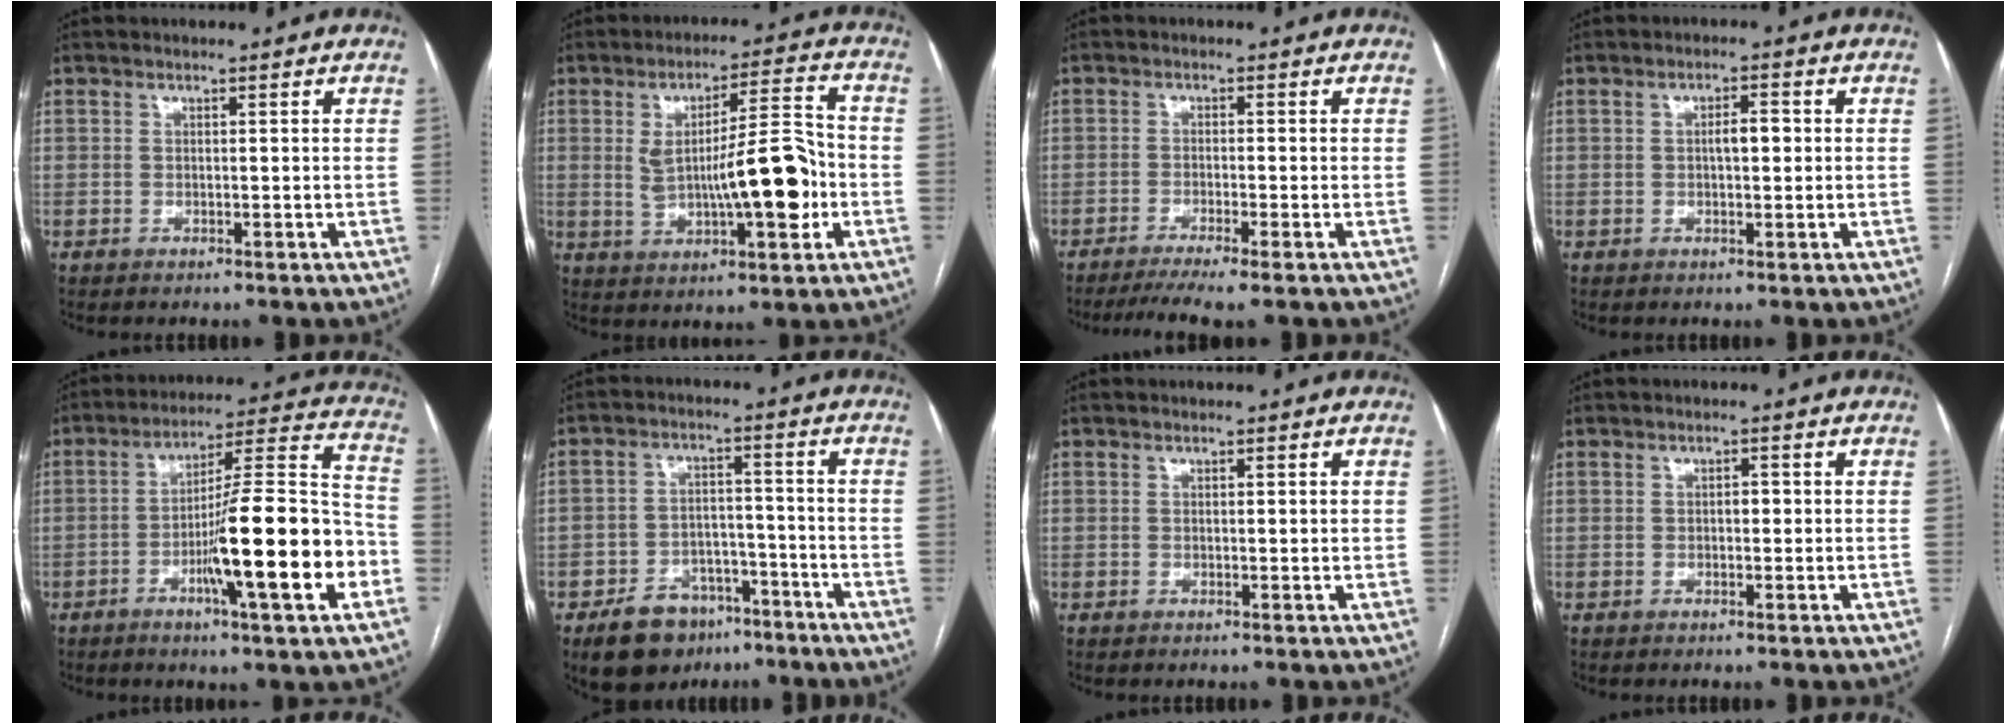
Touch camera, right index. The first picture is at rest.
{"total": 13.0, "force": [-1.3, 2.8, 12.6], "torque": [-0.208, 0.015, -0.013]}
{"total": 6.1, "force": [-4.7, -0.7, 3.9], "torque": [-0.058, -0.011, -0.076]}
{"total": 2.7, "force": [0.2, 0.9, 2.6], "torque": [-0.042, 0.006, 0.002]}
{"total": 19.0, "force": [-6.0, 1.0, 18.0], "torque": [-0.274, 0.002, -0.093]}
{"total": 9.9, "force": [-6.7, 6.2, 4.0], "torque": [-0.065, 0.018, -0.101]}
{"total": 0.7, "force": [0.2, 0.1, 0.7], "torque": [-0.013, 0.000, 0.002]}
{"total": 1.2, "force": [0.0, 0.7, 1.0], "torque": [-0.012, 0.004, -0.002]}